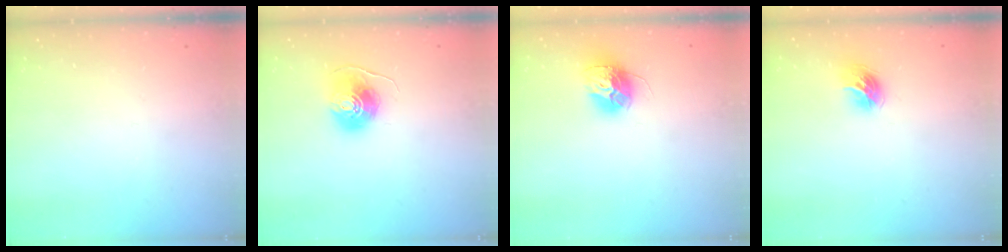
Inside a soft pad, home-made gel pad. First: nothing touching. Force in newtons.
{"total": 8.7, "press": 8.7, "slide": 0.5}
{"total": 14.0, "press": 13.9, "slide": 1.1}
{"total": 9.5, "press": 9.5, "slide": 0.4}